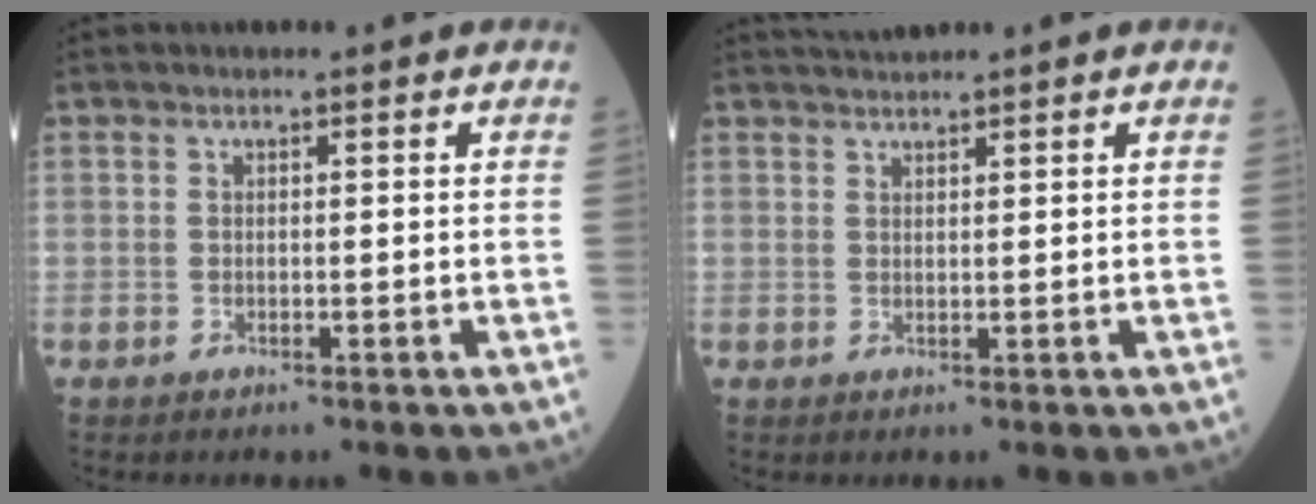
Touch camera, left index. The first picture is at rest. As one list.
[{"total": 1.8, "force": [1.8, -0.4, 0.2], "torque": [-0.006, 0.014, 0.040]}]